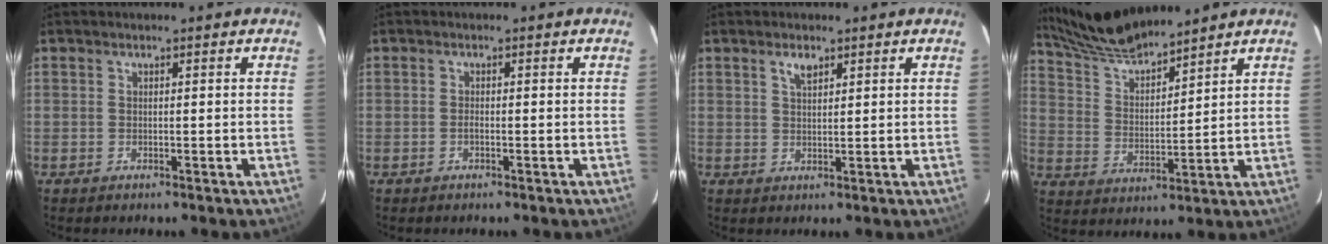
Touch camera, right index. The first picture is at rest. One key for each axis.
{"total": 0.6, "fx": -0.3, "fy": 0.2, "fz": 0.5, "tx": -0.010, "ty": 0.003, "tz": -0.006}
{"total": 2.4, "fx": 1.5, "fy": 1.1, "fz": 1.6, "tx": -0.026, "ty": 0.005, "tz": 0.028}
{"total": 12.4, "fx": 11.3, "fy": 1.6, "fz": 4.8, "tx": -0.090, "ty": 0.009, "tz": 0.214}